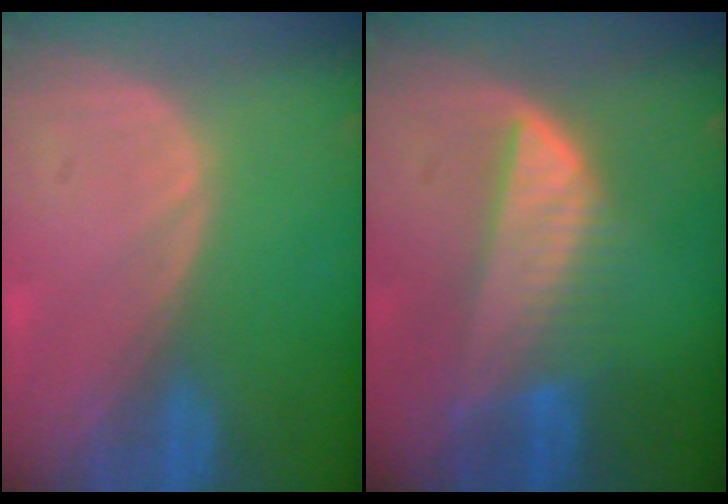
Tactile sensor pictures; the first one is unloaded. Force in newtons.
{"total": 7.3, "press": 6.9, "slide": 2.6}